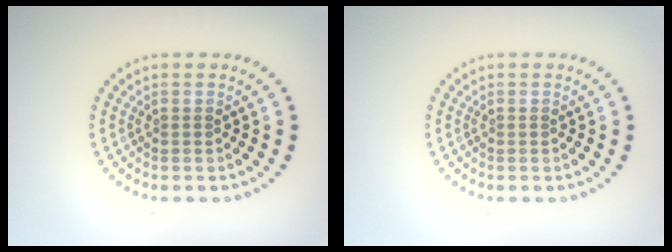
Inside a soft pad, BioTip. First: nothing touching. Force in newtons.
{"total": 0.0}